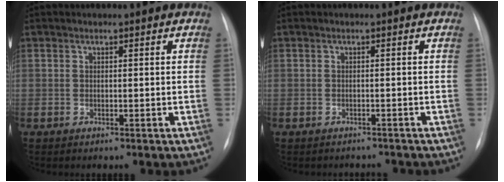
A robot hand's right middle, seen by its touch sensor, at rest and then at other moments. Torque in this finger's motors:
{"motor_torque": [0.03, -0.04, -0.03, -0.01]}